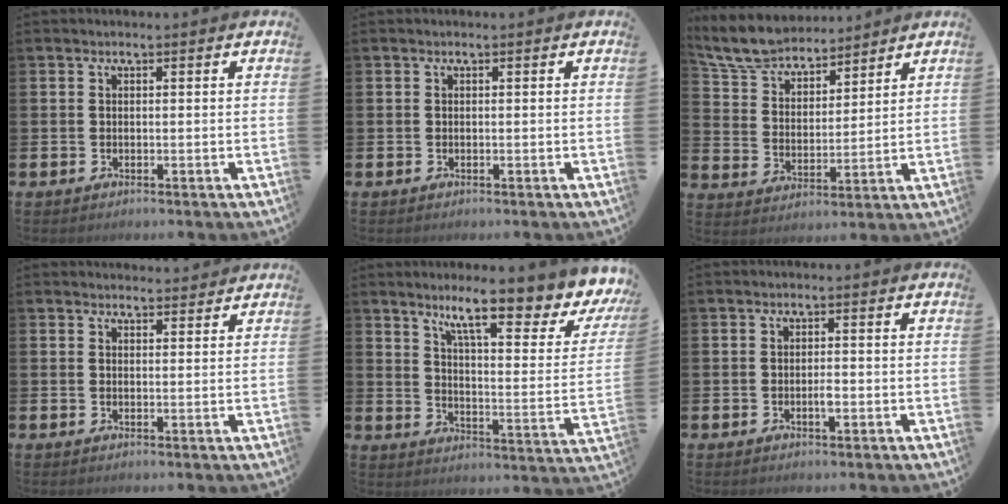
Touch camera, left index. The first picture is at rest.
{"total": 0.0}
{"total": 7.6, "force": [7.1, 2.1, 1.6], "torque": [-0.062, -0.037, 0.129]}
{"total": 2.1, "force": [2.1, 0.3, -0.2], "torque": [0.017, -0.016, 0.035]}
{"total": 10.8, "force": [8.2, 2.1, 6.7], "torque": [-0.117, -0.062, 0.127]}
{"total": 1.5, "force": [-0.4, 0.5, 1.3], "torque": [-0.025, -0.001, -0.007]}